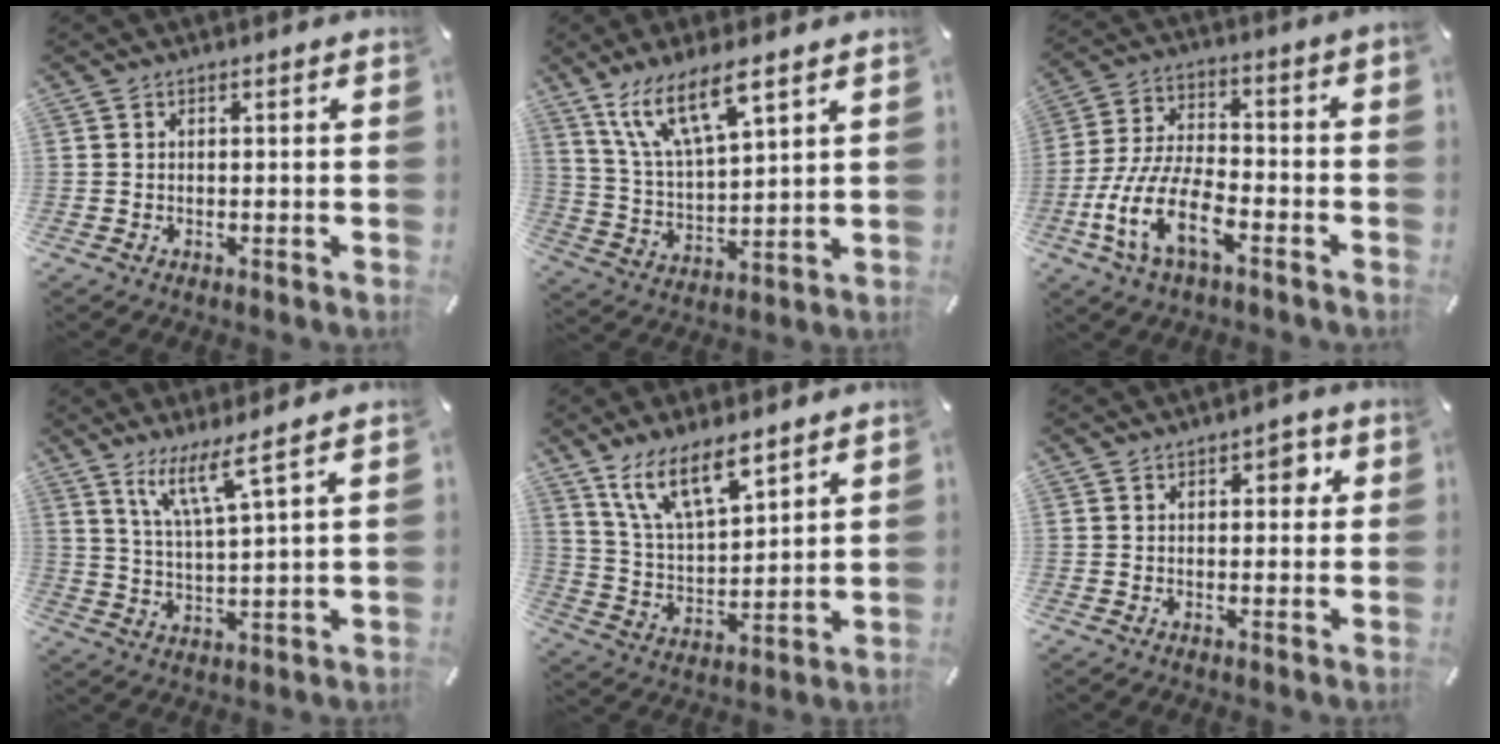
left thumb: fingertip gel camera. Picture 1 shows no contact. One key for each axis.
{"total": 13.1, "fx": 8.6, "fy": 4.3, "fz": 9.0, "tx": -0.199, "ty": -0.030, "tz": 0.153}
{"total": 14.1, "fx": -7.3, "fy": 5.7, "fz": 10.6, "tx": -0.233, "ty": 0.010, "tz": -0.134}
{"total": 9.1, "fx": 6.5, "fy": 0.9, "fz": 6.4, "tx": -0.134, "ty": -0.027, "tz": 0.113}
{"total": 13.5, "fx": 9.7, "fy": 5.3, "fz": 7.7, "tx": -0.170, "ty": -0.044, "tz": 0.179}
{"total": 2.8, "fx": 1.2, "fy": 1.6, "fz": 1.9, "tx": -0.012, "ty": -0.007, "tz": 0.012}